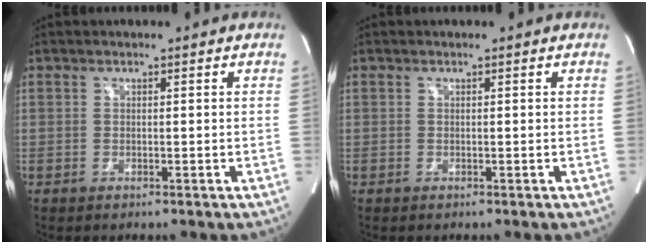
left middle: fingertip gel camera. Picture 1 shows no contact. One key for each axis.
{"total": 0.0}